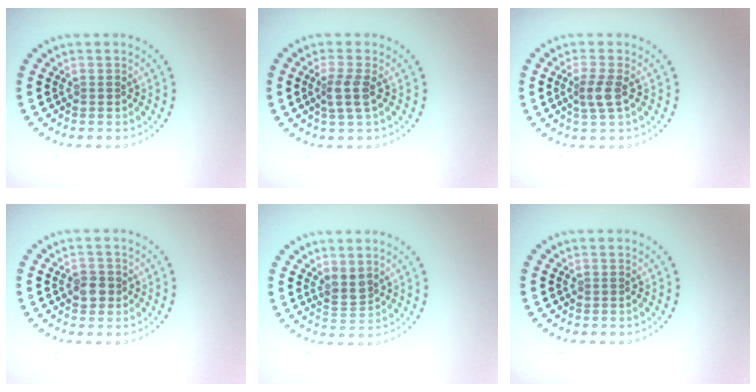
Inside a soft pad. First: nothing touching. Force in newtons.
{"total": 2.1, "press": 1.8, "slide": 1.1}
{"total": 2.1, "press": 1.7, "slide": 1.2}
{"total": 1.7, "press": 1.6, "slide": 0.5}
{"total": 1.8, "press": 1.6, "slide": 1.0}
{"total": 0.0}